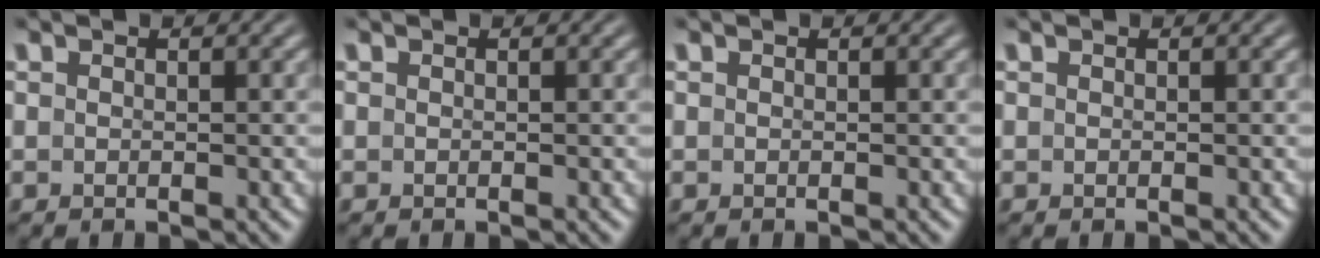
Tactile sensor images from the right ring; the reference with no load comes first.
{"total": 0.0}
{"total": 1.2, "force": [-0.3, -1.1, -0.4], "torque": [0.015, -0.011, 0.005]}
{"total": 0.0}